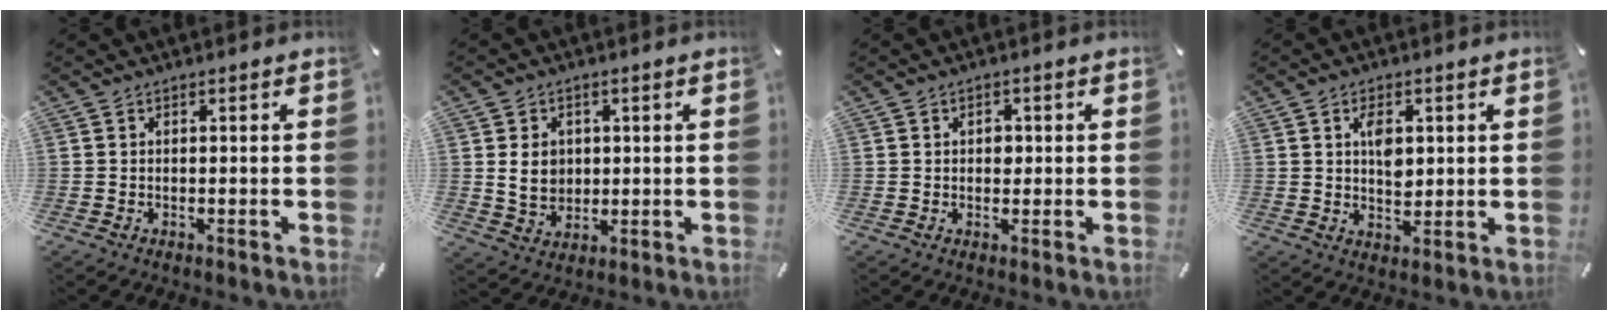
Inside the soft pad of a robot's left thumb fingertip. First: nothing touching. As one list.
[{"total": 6.4, "force": [0.8, 5.6, 3.0], "torque": [-0.051, 0.000, 0.012]}, {"total": 2.0, "force": [0.2, 1.7, 1.1], "torque": [-0.009, 0.001, -0.004]}, {"total": 5.3, "force": [1.3, 3.5, 3.8], "torque": [-0.058, -0.003, 0.018]}]